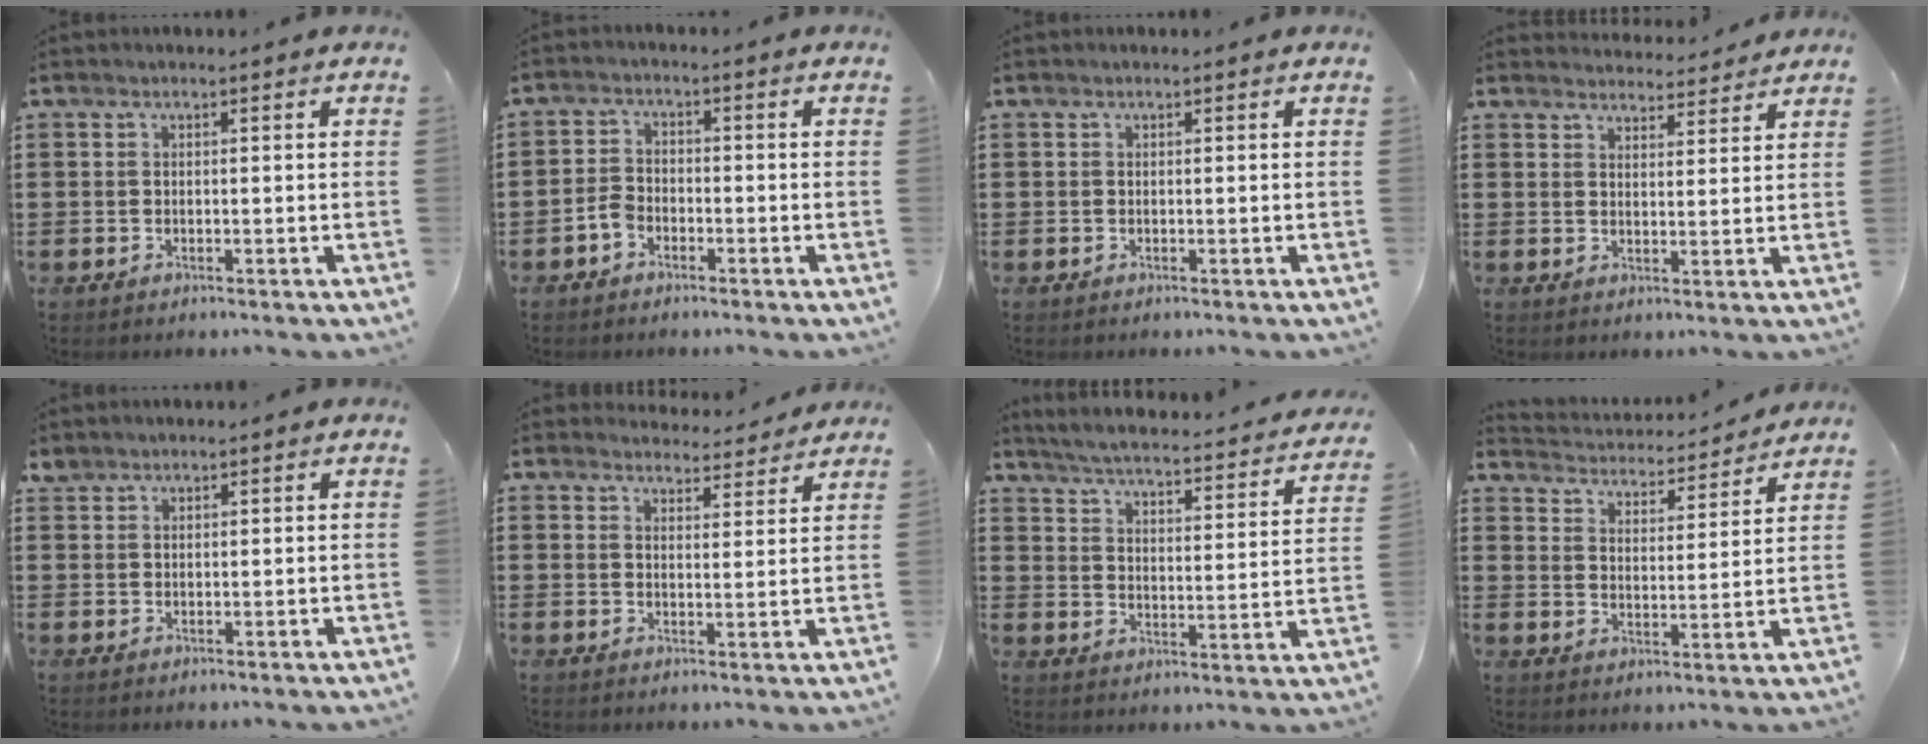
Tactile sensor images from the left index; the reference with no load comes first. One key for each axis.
{"total": 2.8, "fx": -1.7, "fy": 1.7, "fz": 1.4, "tx": -0.043, "ty": 0.002, "tz": -0.039}
{"total": 0.0}
{"total": 3.6, "fx": 3.6, "fy": 0.5, "fz": 0.1, "tx": -0.005, "ty": -0.019, "tz": 0.065}
{"total": 1.5, "fx": 1.3, "fy": 0.6, "fz": 0.3, "tx": -0.009, "ty": 0.002, "tz": 0.027}
{"total": 4.0, "fx": 3.9, "fy": 0.6, "fz": 0.4, "tx": -0.013, "ty": -0.020, "tz": 0.070}
{"total": 3.4, "fx": 3.1, "fy": -0.3, "fz": 1.2, "tx": -0.043, "ty": -0.030, "tz": 0.043}
{"total": 3.8, "fx": 3.8, "fy": 0.1, "fz": 0.0, "tx": -0.025, "ty": -0.033, "tz": 0.060}